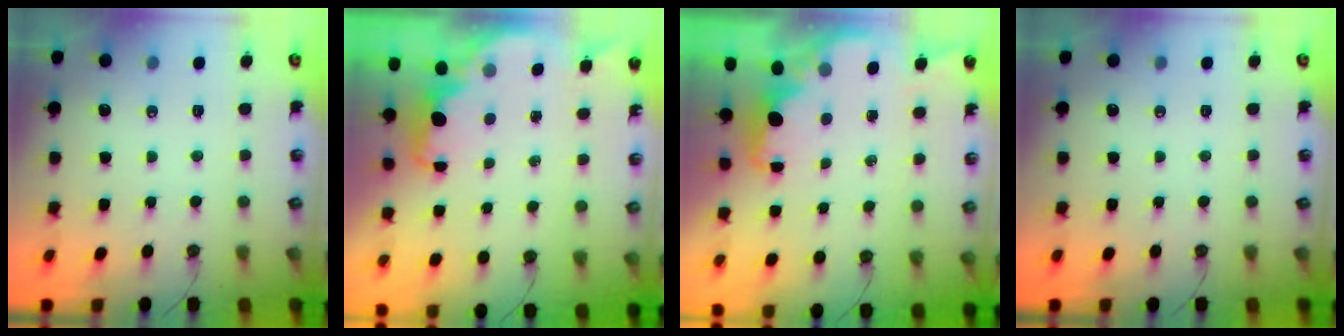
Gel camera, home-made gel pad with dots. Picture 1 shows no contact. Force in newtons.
{"total": 1.7, "press": 1.6, "slide": 0.7}
{"total": 1.9, "press": 1.8, "slide": 0.6}
{"total": 0.0}